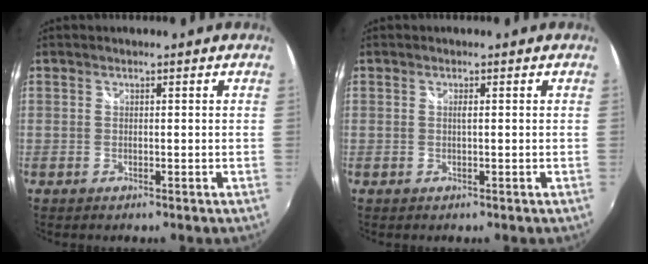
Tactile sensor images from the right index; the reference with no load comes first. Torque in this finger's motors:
{"motor_torque": [0.50, 0.14, 0.15, 0.02]}